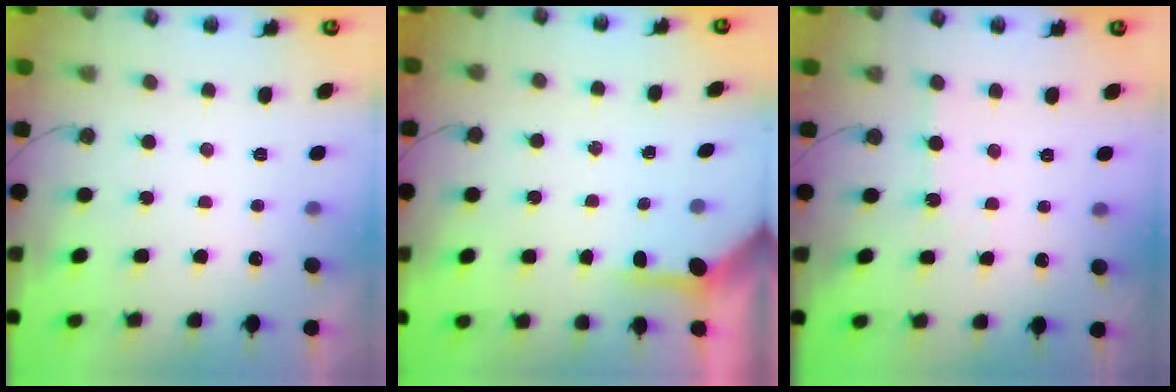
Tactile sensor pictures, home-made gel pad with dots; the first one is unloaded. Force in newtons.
{"total": 3.3, "press": 3.3, "slide": 0.4}
{"total": 1.4, "press": 1.3, "slide": 0.3}